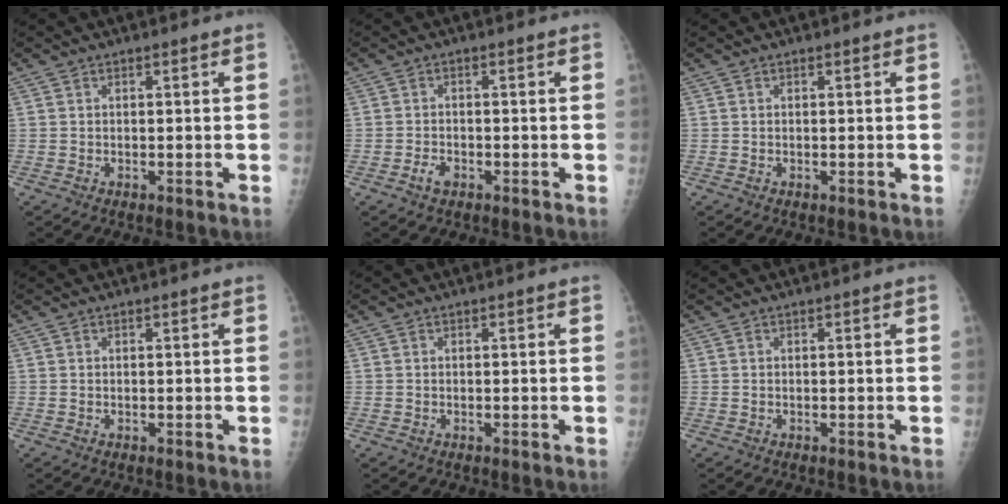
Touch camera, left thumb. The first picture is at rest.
{"total": 2.2, "force": [-1.3, 1.4, 1.1], "torque": [-0.011, 0.007, -0.025]}
{"total": 0.0}
{"total": 0.0}
{"total": 0.0}
{"total": 0.0}